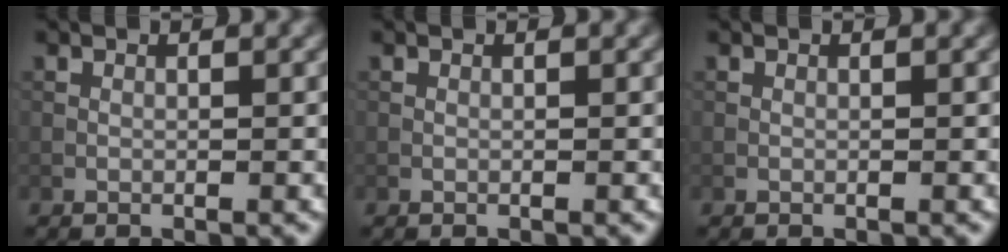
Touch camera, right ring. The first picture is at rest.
{"total": 0.0}
{"total": 0.0}